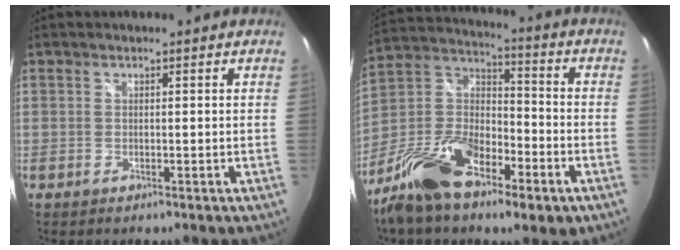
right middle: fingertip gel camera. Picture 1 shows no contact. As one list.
[{"total": 20.2, "force": [-11.0, 8.9, 14.4], "torque": [-0.294, -0.013, -0.202]}]